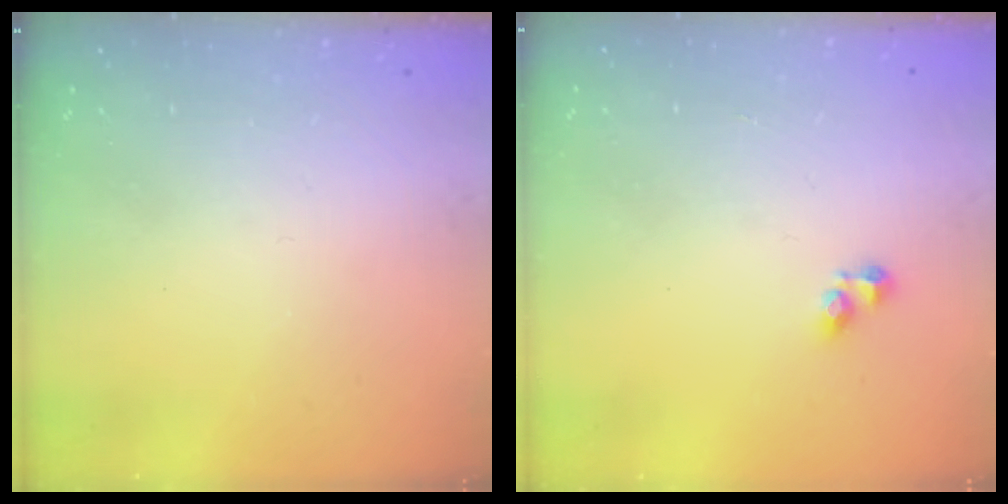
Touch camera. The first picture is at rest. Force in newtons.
{"total": 2.8, "press": 2.8, "slide": 0.3}